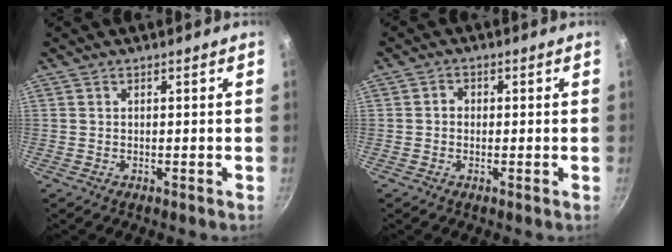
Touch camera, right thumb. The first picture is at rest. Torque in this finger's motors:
{"motor_torque": [-0.35, -0.19, 0.06, 0.04, 0.03]}